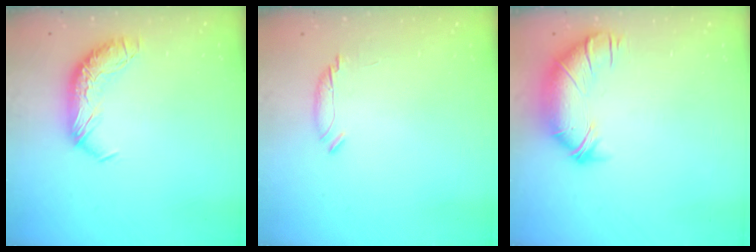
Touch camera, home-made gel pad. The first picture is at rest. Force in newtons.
{"total": 5.8, "press": 5.7, "slide": 1.1}
{"total": 2.8, "press": 1.5, "slide": 2.3}